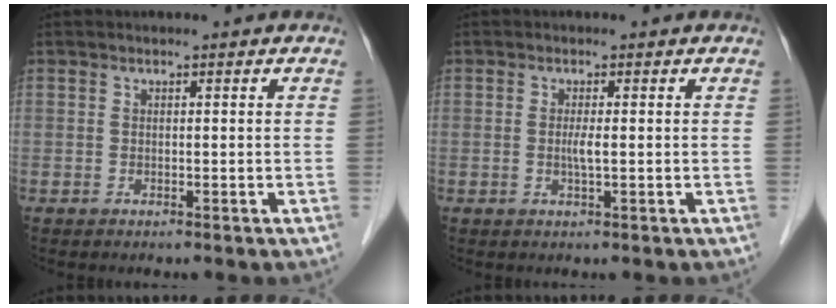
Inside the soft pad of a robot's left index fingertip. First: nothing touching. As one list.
[{"total": 1.7, "force": [-0.1, -0.1, 1.7], "torque": [-0.036, -0.002, -0.002]}]